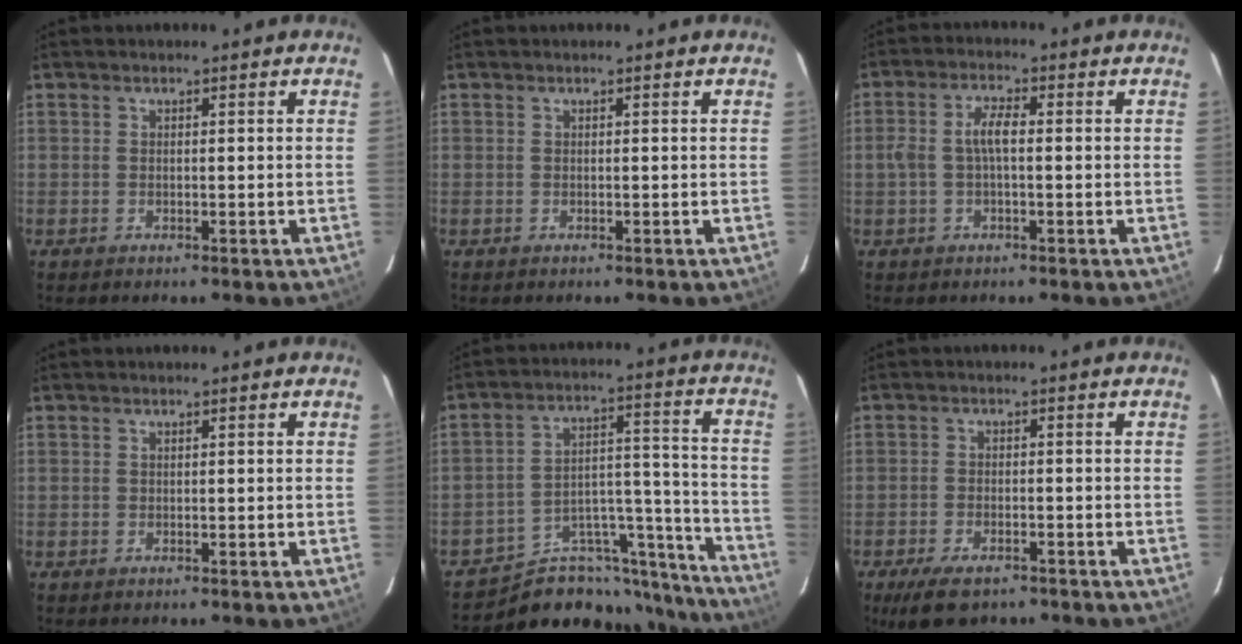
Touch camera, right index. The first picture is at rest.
{"total": 0.0}
{"total": 4.6, "force": [-0.3, 1.5, 4.3], "torque": [-0.087, 0.010, -0.004]}
{"total": 0.0}
{"total": 20.1, "force": [-18.0, 8.0, 4.3], "torque": [-0.057, 0.072, -0.254]}
{"total": 7.4, "force": [-5.3, 3.1, 4.1], "torque": [-0.099, -0.015, -0.089]}